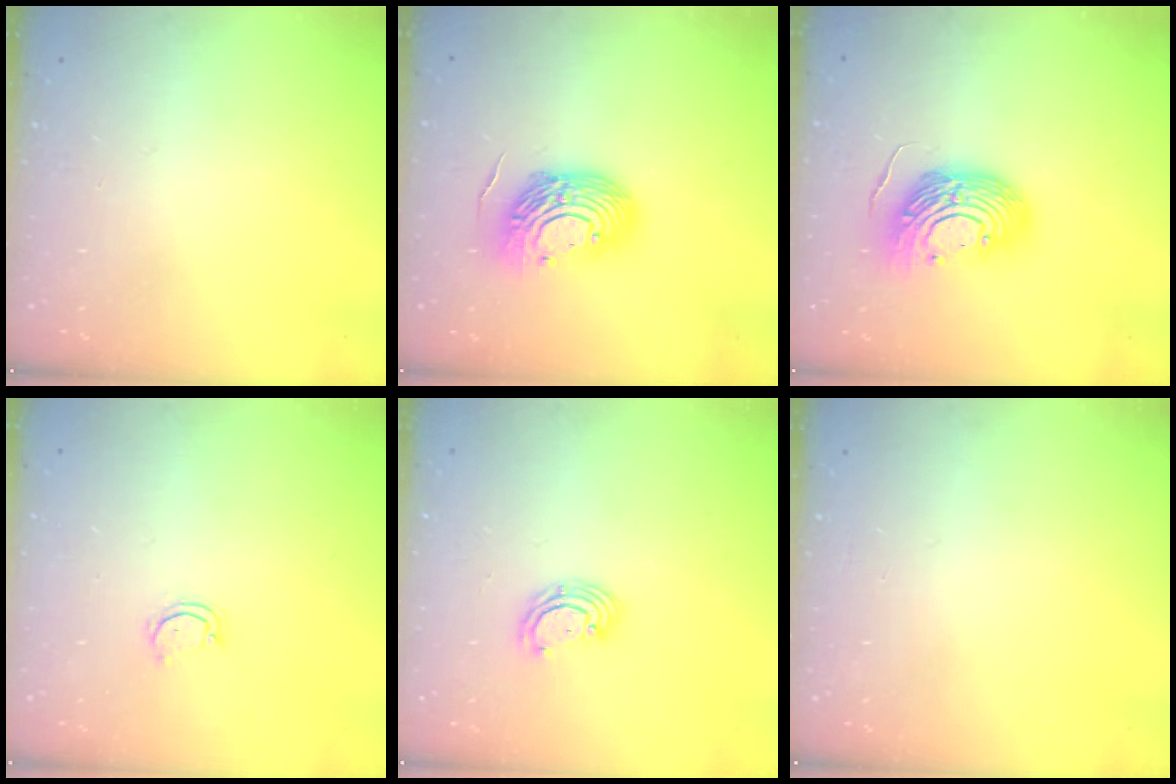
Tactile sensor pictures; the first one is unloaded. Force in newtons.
{"total": 13.1, "press": 12.9, "slide": 2.2}
{"total": 14.0, "press": 13.9, "slide": 2.3}
{"total": 2.9, "press": 2.9, "slide": 0.3}
{"total": 3.8, "press": 3.8, "slide": 0.2}
{"total": 0.0}